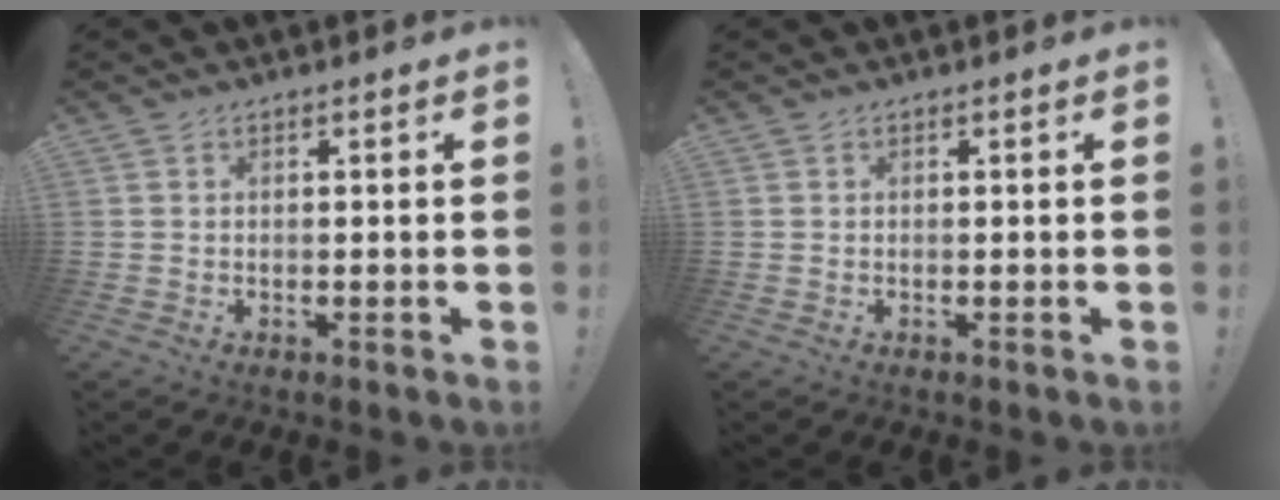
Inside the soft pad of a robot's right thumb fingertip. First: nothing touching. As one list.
[{"total": 0.0}]